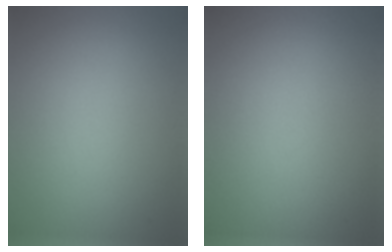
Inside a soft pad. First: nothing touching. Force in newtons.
{"total": 0.0}